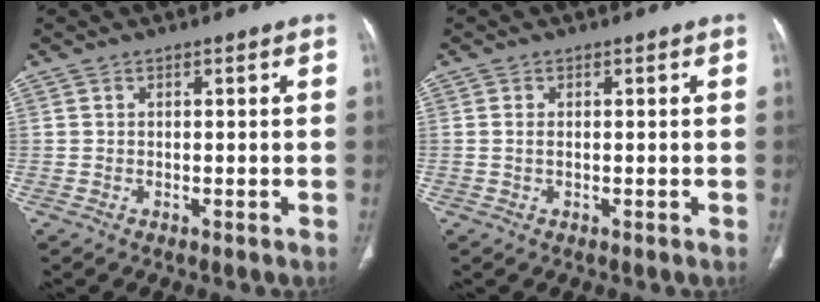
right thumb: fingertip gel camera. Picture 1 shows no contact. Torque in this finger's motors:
{"motor_torque": [-0.47, 0.25, 0.14, 0.32, -0.02]}